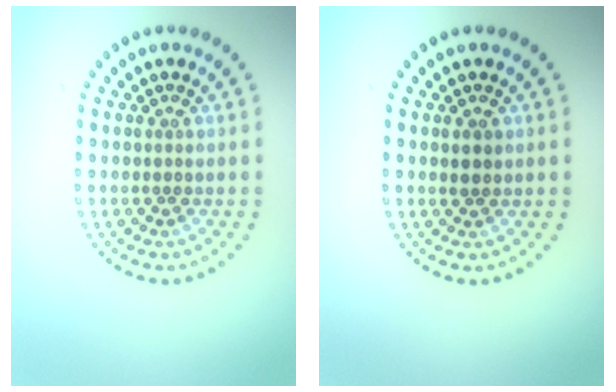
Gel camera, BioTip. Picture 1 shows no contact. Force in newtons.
{"total": 1.1, "press": 1.1, "slide": 0.3}